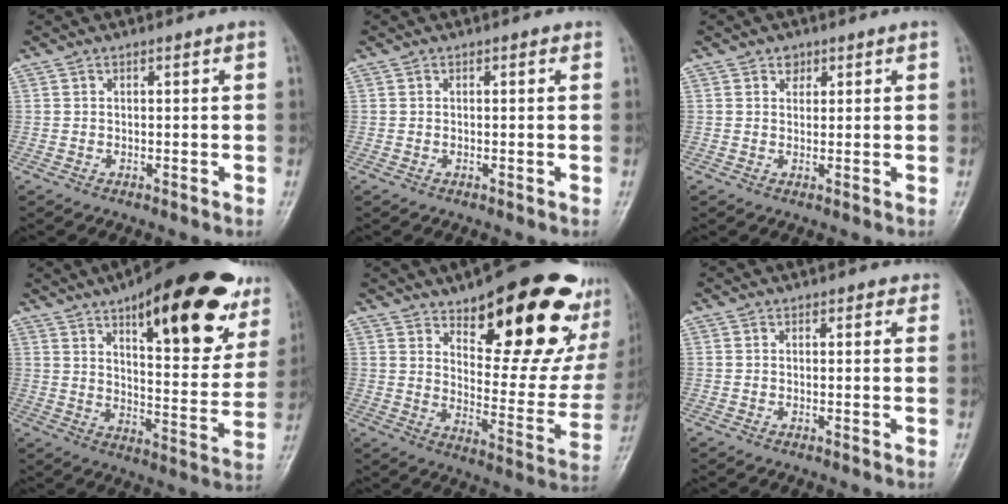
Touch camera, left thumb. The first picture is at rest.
{"total": 0.0}
{"total": 1.7, "force": [1.0, 1.3, 0.4], "torque": [0.008, -0.004, 0.011]}
{"total": 27.3, "force": [14.9, 9.9, 20.6], "torque": [-0.243, -0.038, 0.214]}
{"total": 26.2, "force": [15.2, 10.3, 18.7], "torque": [-0.198, -0.069, 0.217]}
{"total": 0.7, "force": [0.4, 0.6, 0.1], "torque": [0.015, -0.001, 0.000]}